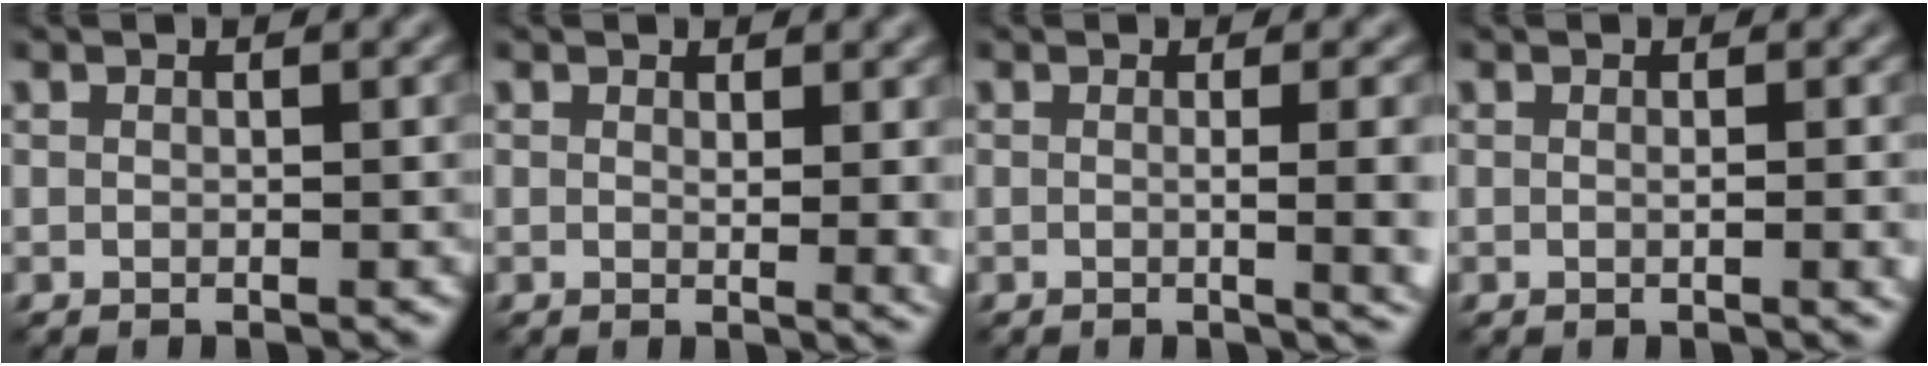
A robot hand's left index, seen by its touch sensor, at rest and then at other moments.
{"total": 2.4, "force": [0.7, 0.7, 2.2], "torque": [-0.023, -0.007, 0.013]}
{"total": 6.7, "force": [-0.1, 3.0, 6.0], "torque": [-0.028, 0.004, -0.003]}
{"total": 2.0, "force": [-0.1, 0.5, 1.9], "torque": [-0.020, 0.001, -0.005]}